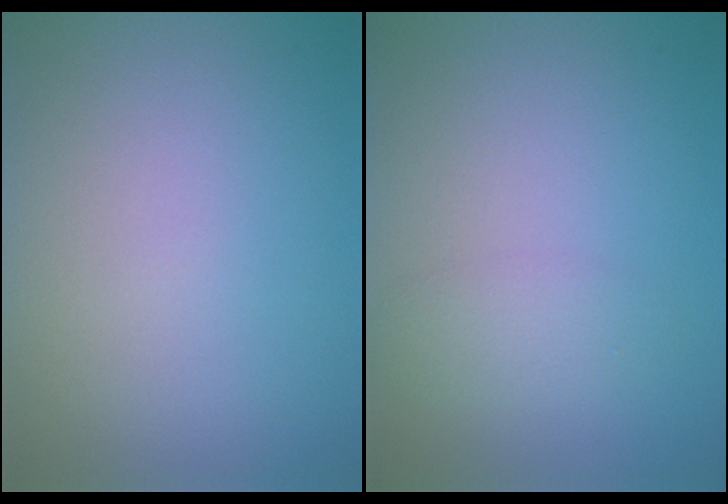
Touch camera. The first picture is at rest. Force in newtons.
{"total": 1.7, "press": 1.7, "slide": 0.1}